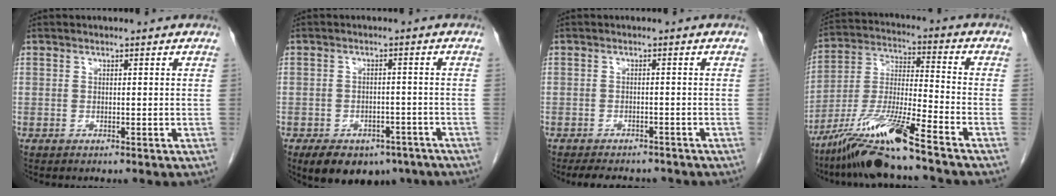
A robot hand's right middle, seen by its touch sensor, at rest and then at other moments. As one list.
[{"total": 11.0, "force": [-7.3, 6.5, 5.0], "torque": [-0.082, 0.007, -0.099]}, {"total": 7.7, "force": [-6.8, 2.5, 2.7], "torque": [-0.040, -0.003, -0.087]}, {"total": 13.8, "force": [-10.1, -0.5, 9.3], "torque": [-0.189, -0.024, -0.189]}]